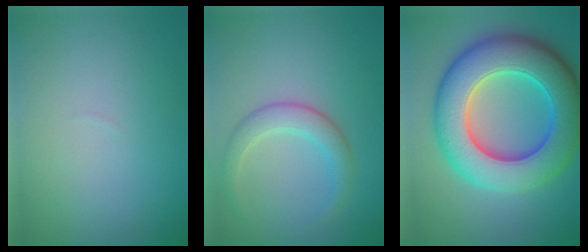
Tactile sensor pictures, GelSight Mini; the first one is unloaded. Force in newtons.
{"total": 2.7, "press": 2.7, "slide": 0.2}
{"total": 11.9, "press": 11.9, "slide": 0.4}